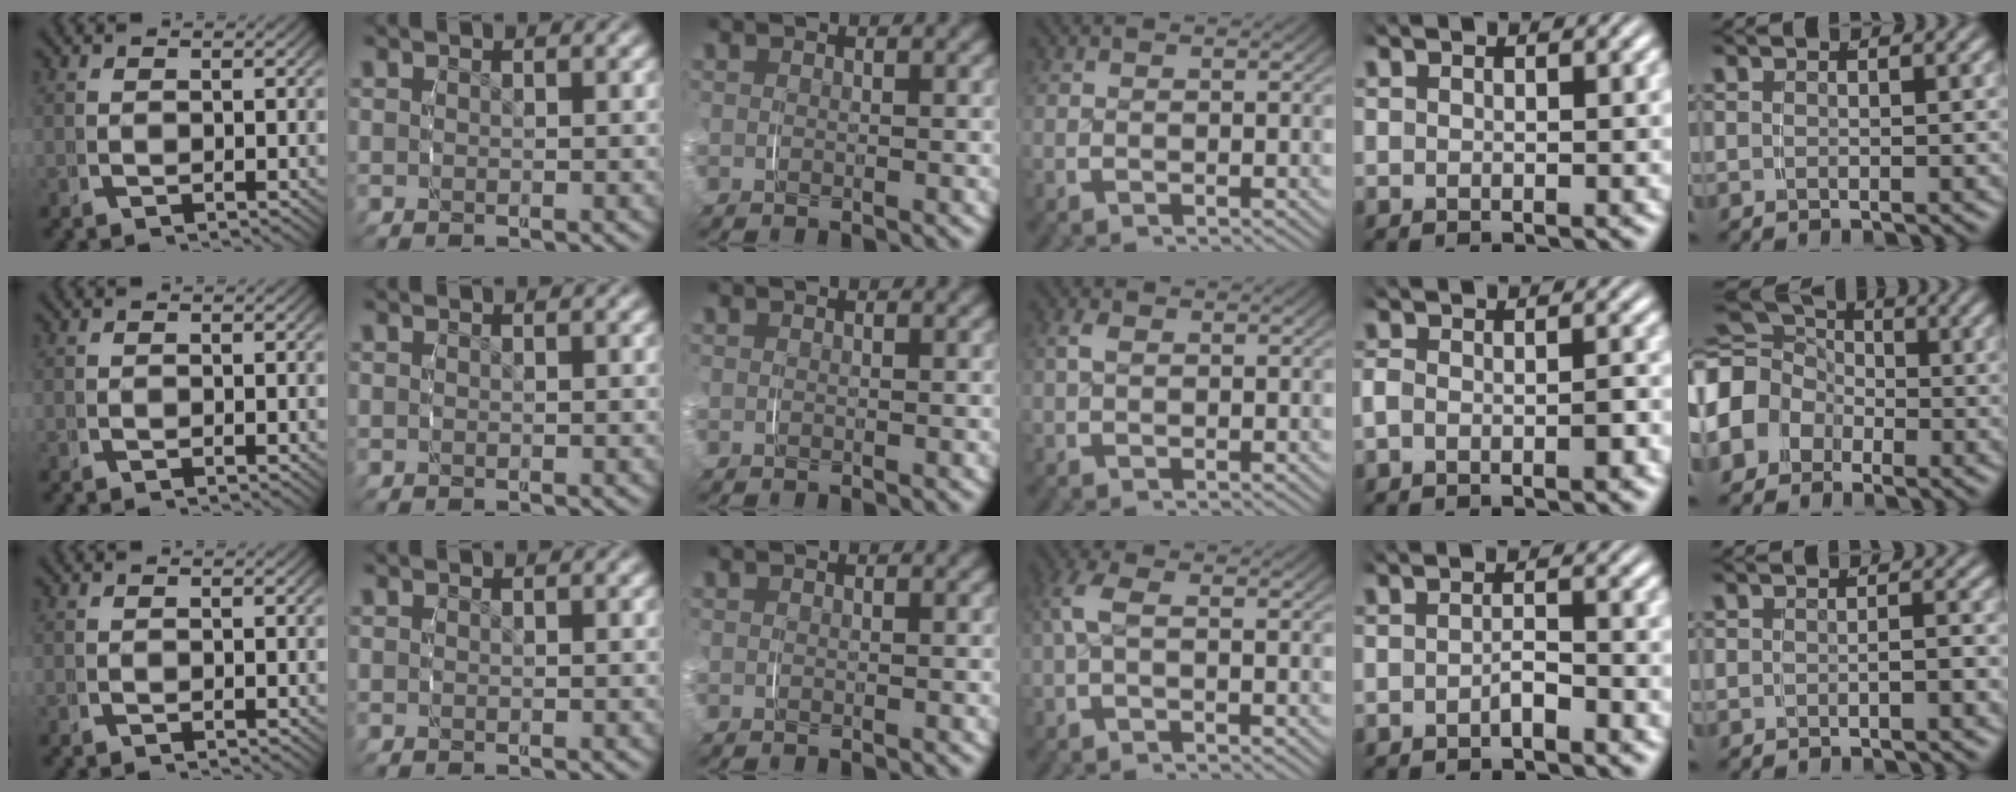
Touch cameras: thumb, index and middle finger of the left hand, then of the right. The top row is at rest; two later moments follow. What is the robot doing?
{"motion": "grasp_and_lifting", "object": "toothpaste"}